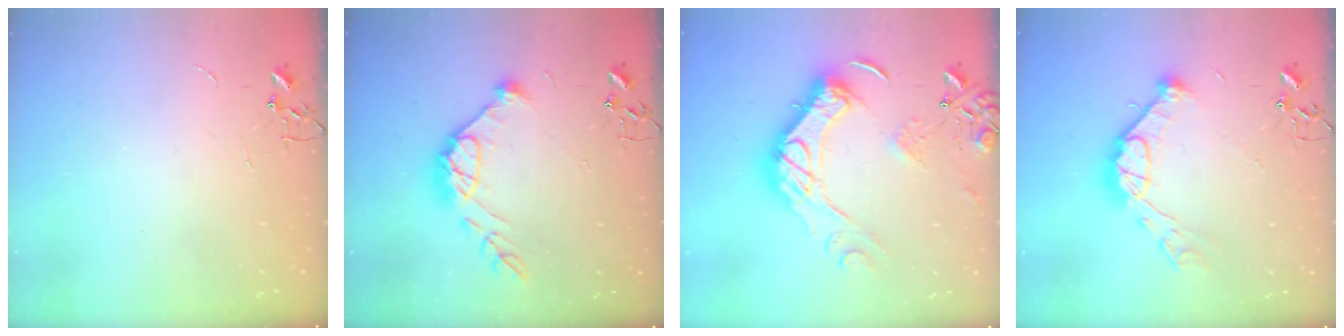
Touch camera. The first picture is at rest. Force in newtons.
{"total": 13.9, "press": 13.9, "slide": 0.9}
{"total": 22.1, "press": 22.0, "slide": 2.0}
{"total": 14.2, "press": 14.1, "slide": 1.8}